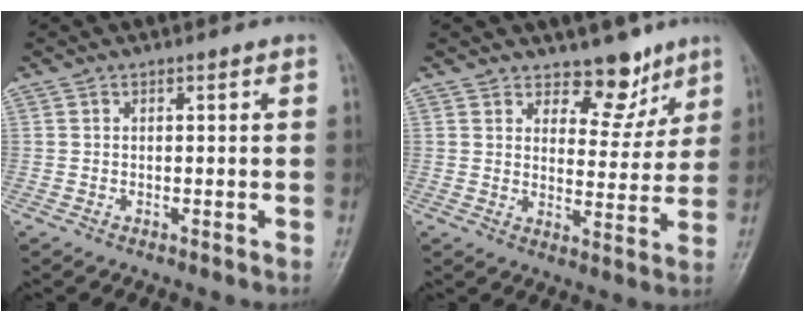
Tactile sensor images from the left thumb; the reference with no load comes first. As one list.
[{"total": 7.2, "force": [5.5, 4.0, 2.3], "torque": [0.007, -0.040, 0.085]}]